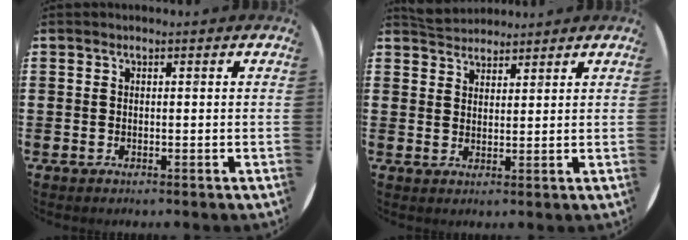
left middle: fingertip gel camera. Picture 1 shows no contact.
{"total": 3.2, "force": [3.1, 0.8, -0.1], "torque": [-0.007, -0.003, 0.061]}